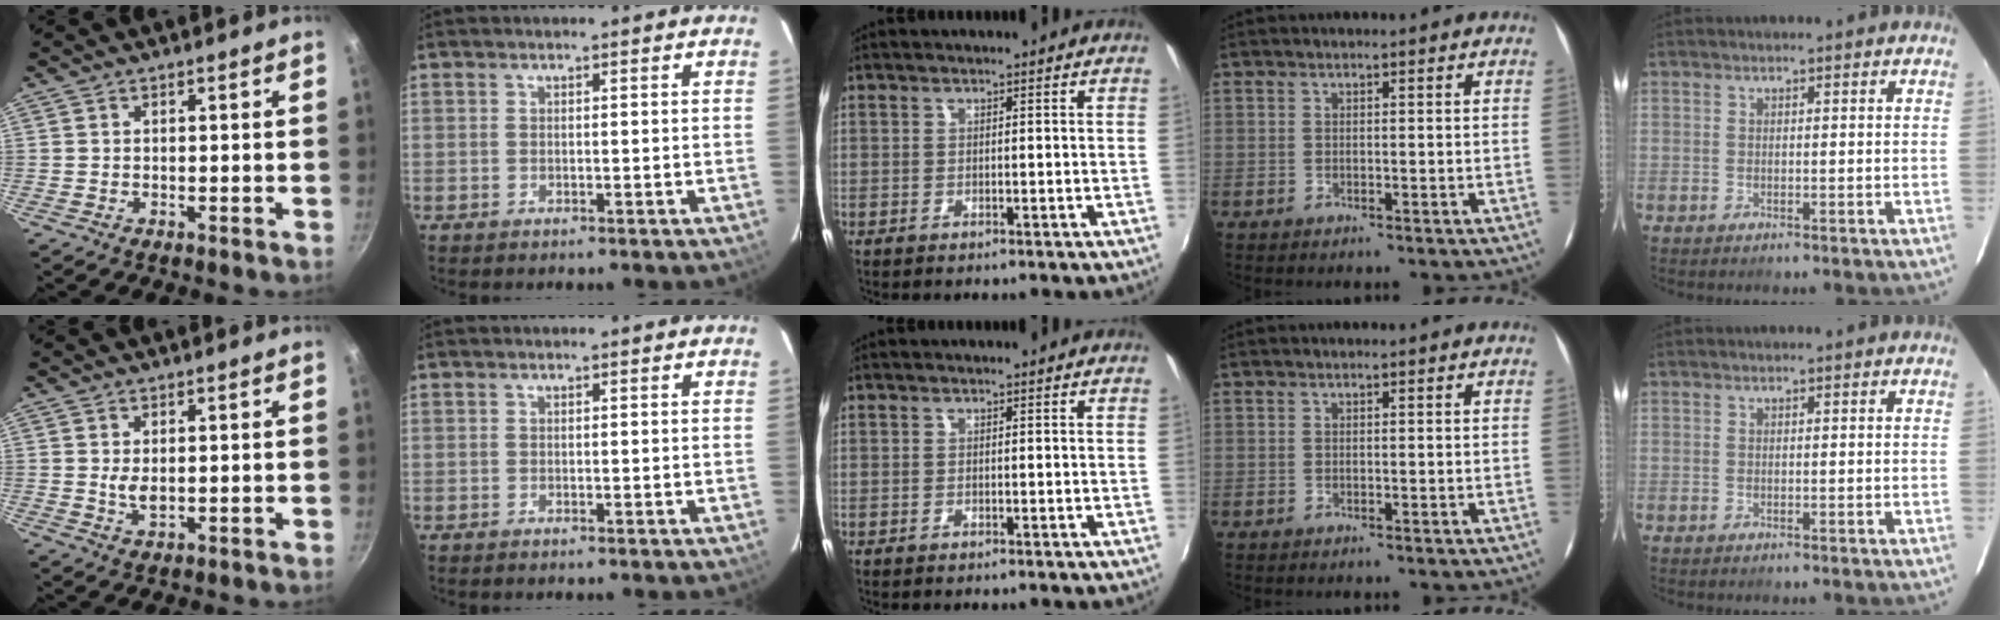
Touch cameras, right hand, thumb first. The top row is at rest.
{"thumb": {"total": 3.0, "force": [0.4, 1.6, 2.5], "torque": [-0.045, -0.006, 0.011]}}